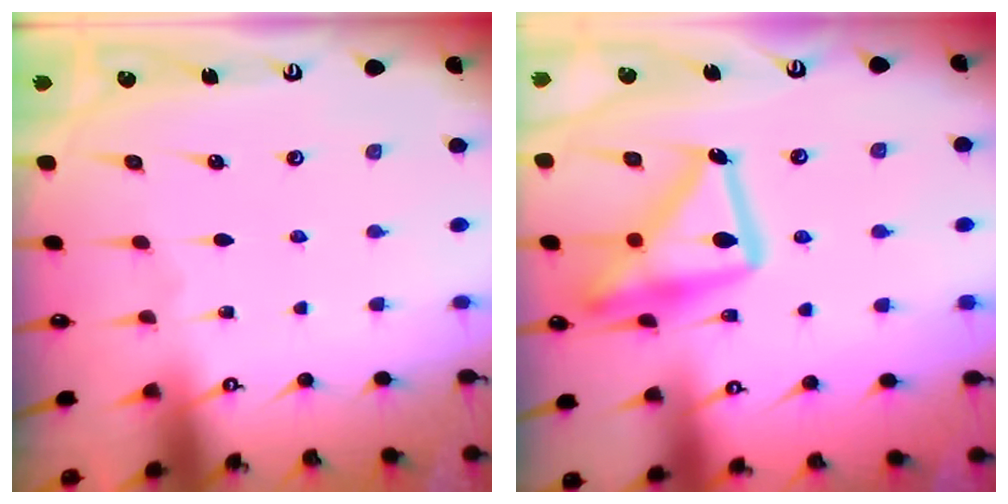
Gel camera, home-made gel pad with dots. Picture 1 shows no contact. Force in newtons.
{"total": 20.6, "press": 20.5, "slide": 1.5}